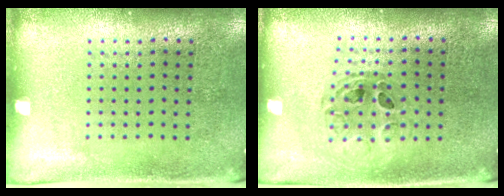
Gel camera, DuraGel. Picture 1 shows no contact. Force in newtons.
{"total": 0.8, "press": 0.7, "slide": 0.2}